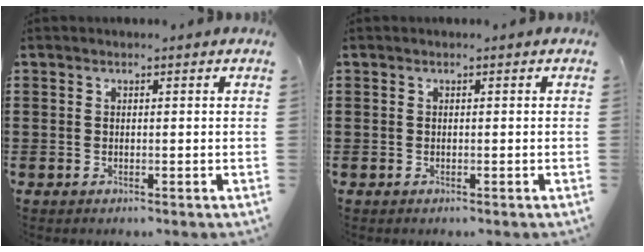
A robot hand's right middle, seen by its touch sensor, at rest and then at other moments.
{"total": 0.0}